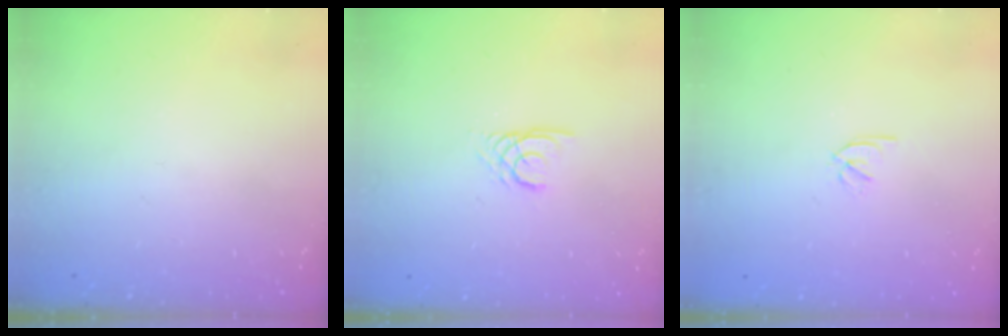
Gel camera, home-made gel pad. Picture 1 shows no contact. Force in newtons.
{"total": 2.2, "press": 2.2, "slide": 0.1}
{"total": 1.8, "press": 1.7, "slide": 0.5}